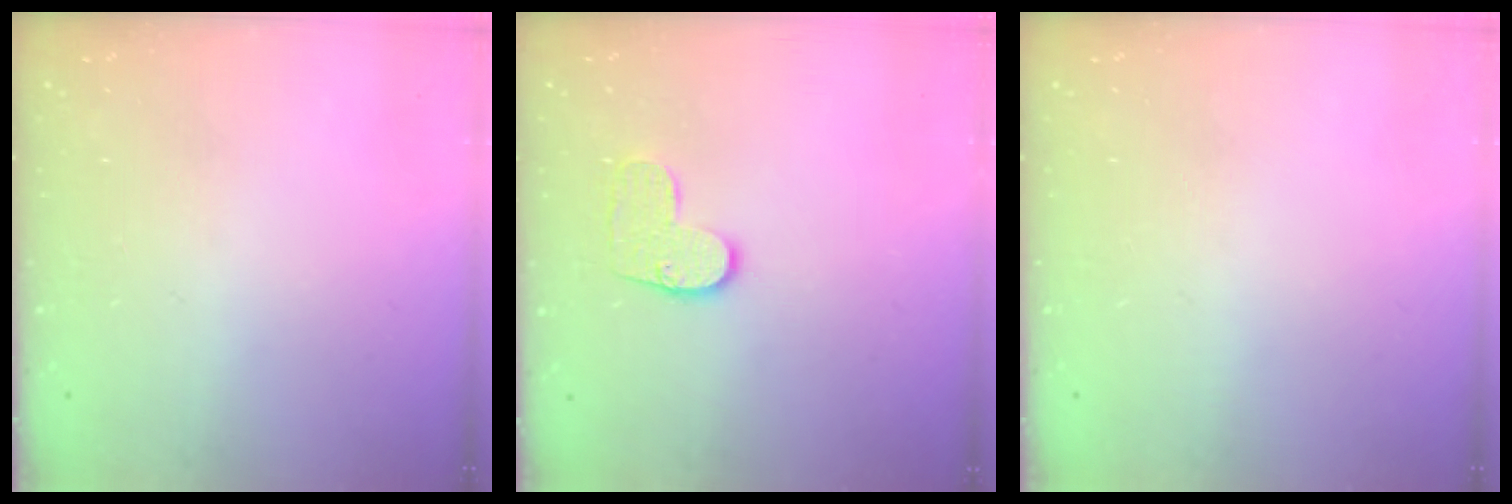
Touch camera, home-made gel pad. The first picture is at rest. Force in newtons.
{"total": 8.4, "press": 8.4, "slide": 0.3}
{"total": 0.0}